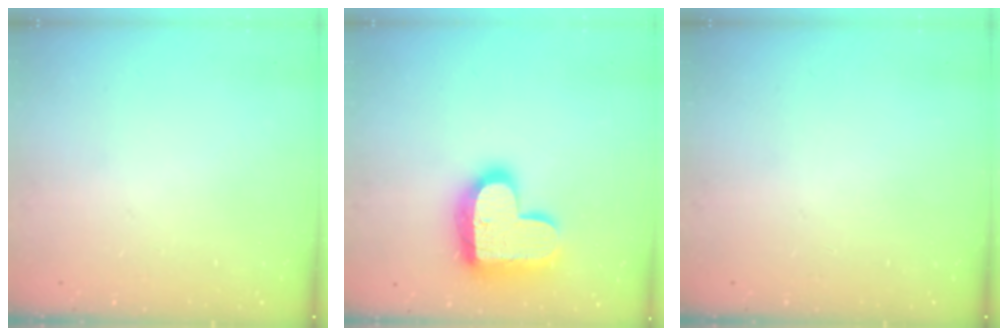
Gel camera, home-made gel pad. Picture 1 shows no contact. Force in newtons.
{"total": 19.9, "press": 19.9, "slide": 1.3}
{"total": 0.0}